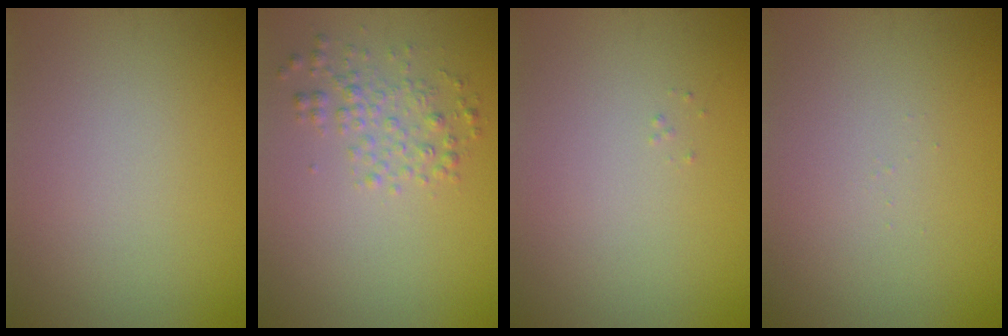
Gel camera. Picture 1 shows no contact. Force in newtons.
{"total": 2.2, "press": 2.2, "slide": 0.1}
{"total": 0.0}
{"total": 0.0}